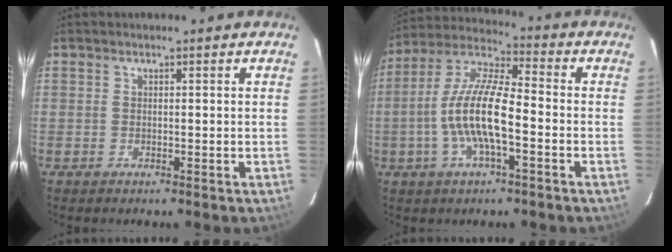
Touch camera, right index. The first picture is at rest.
{"total": 13.1, "force": [-3.3, 3.4, 12.2], "torque": [-0.246, 0.003, -0.067]}